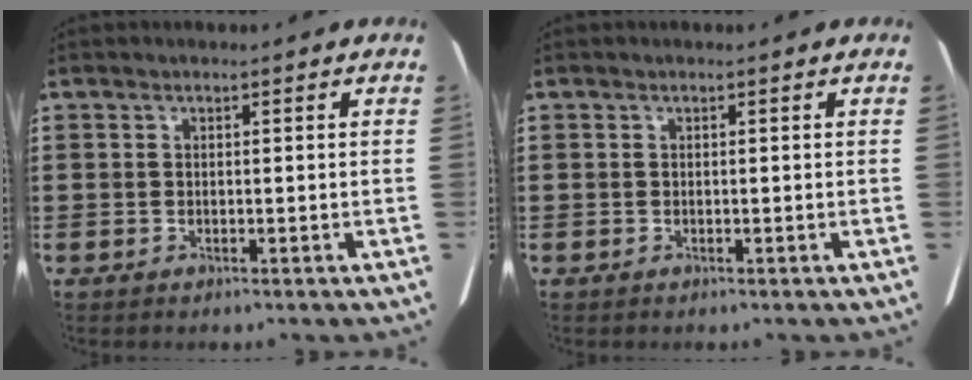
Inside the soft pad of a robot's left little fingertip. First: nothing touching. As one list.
[{"total": 0.0}]